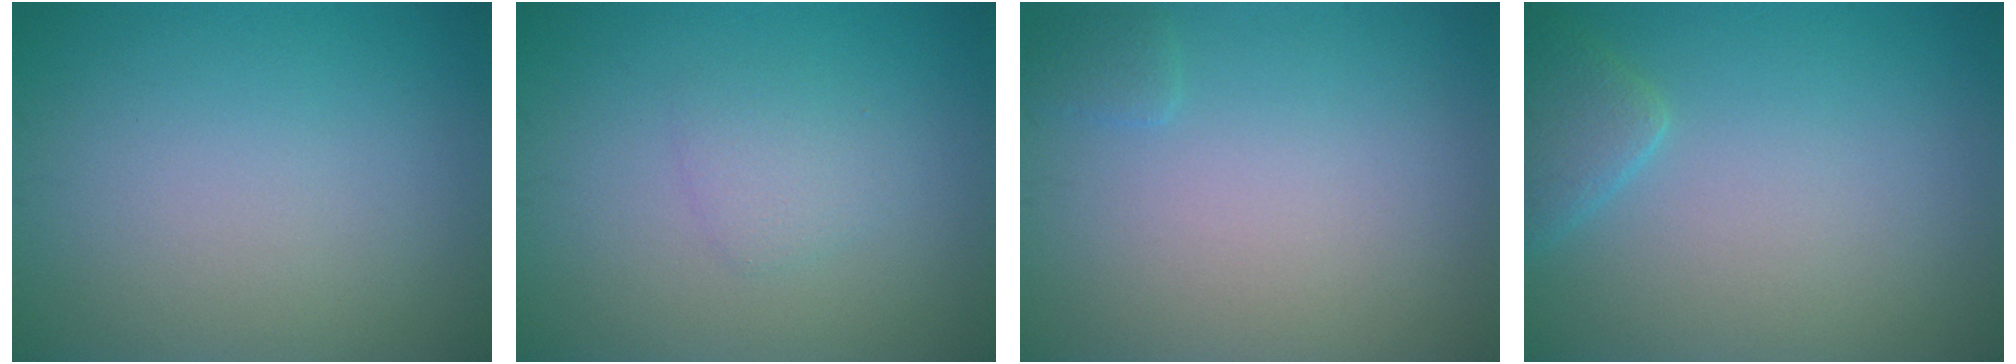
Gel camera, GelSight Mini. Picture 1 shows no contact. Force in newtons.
{"total": 1.5, "press": 1.5, "slide": 0.0}
{"total": 0.7, "press": 0.7, "slide": 0.1}
{"total": 2.2, "press": 2.2, "slide": 0.1}